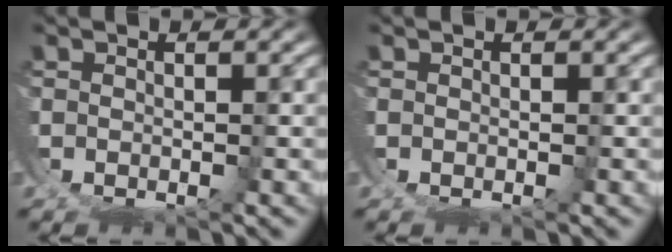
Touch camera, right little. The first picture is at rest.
{"total": 0.0}